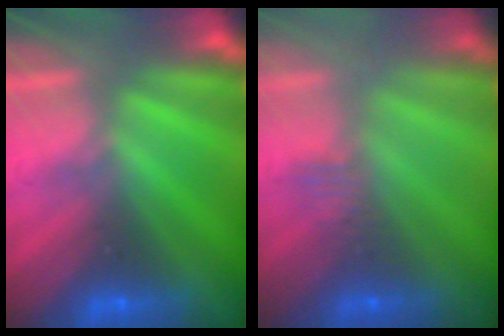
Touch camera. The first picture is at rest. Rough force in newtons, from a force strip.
{"total": 3.2}